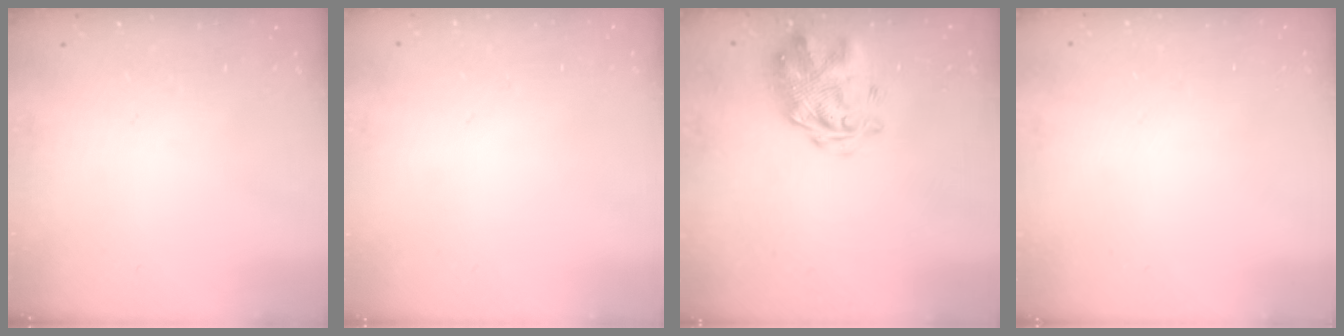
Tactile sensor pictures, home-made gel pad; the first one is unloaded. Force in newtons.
{"total": 1.8, "press": 1.8, "slide": 0.2}
{"total": 3.2, "press": 2.9, "slide": 1.5}
{"total": 1.9, "press": 1.9, "slide": 0.2}